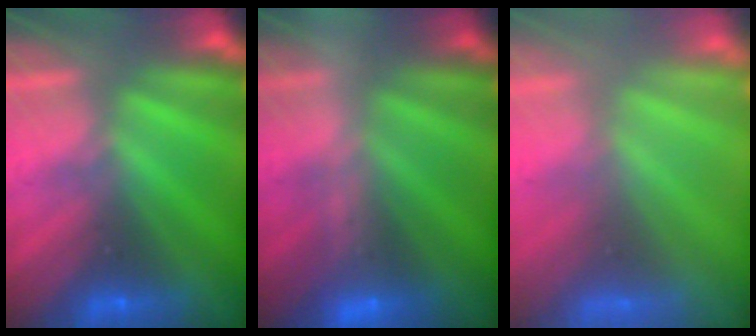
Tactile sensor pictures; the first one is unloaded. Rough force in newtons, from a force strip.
{"total": 2.3}
{"total": 9.1}